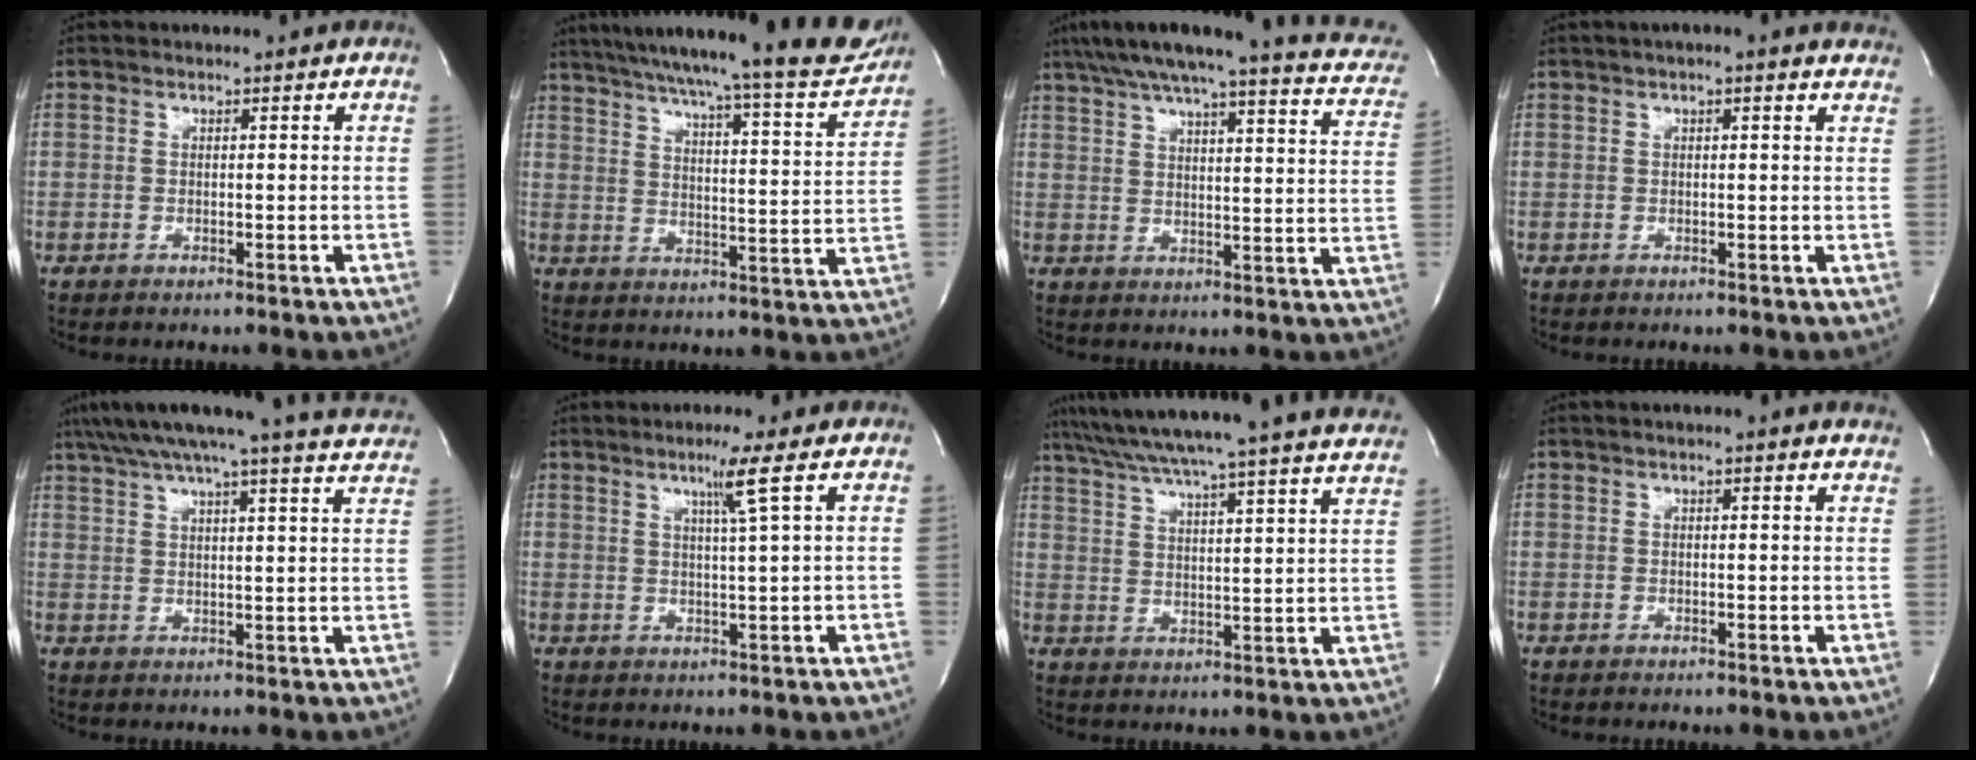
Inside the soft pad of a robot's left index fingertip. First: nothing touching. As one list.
[{"total": 22.8, "force": [20.5, 1.0, 9.9], "torque": [-0.155, -0.046, 0.266]}, {"total": 21.7, "force": [17.6, 3.0, 12.3], "torque": [-0.174, -0.001, 0.208]}, {"total": 4.8, "force": [3.6, 0.7, 3.1], "torque": [-0.041, 0.015, 0.032]}, {"total": 24.5, "force": [22.2, 0.3, 10.4], "torque": [-0.171, -0.028, 0.275]}, {"total": 4.0, "force": [1.9, -1.4, 3.2], "torque": [-0.061, -0.011, 0.039]}, {"total": 30.1, "force": [27.4, -0.8, 12.5], "torque": [-0.208, -0.048, 0.349]}, {"total": 3.1, "force": [2.6, -0.1, 1.6], "torque": [-0.021, 0.003, 0.017]}]